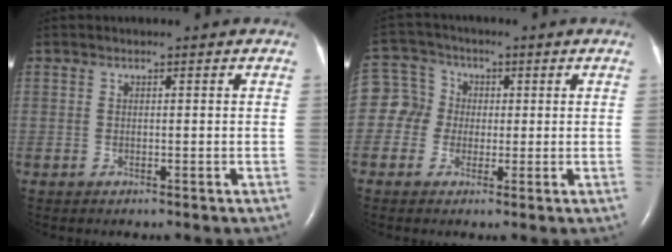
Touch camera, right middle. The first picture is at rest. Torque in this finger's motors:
{"motor_torque": [0.22, -0.19, -0.10, 0.00]}